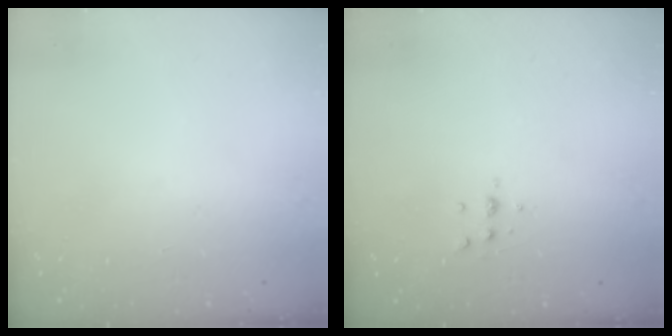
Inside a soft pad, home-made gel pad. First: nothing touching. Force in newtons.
{"total": 6.1, "press": 6.1, "slide": 0.7}